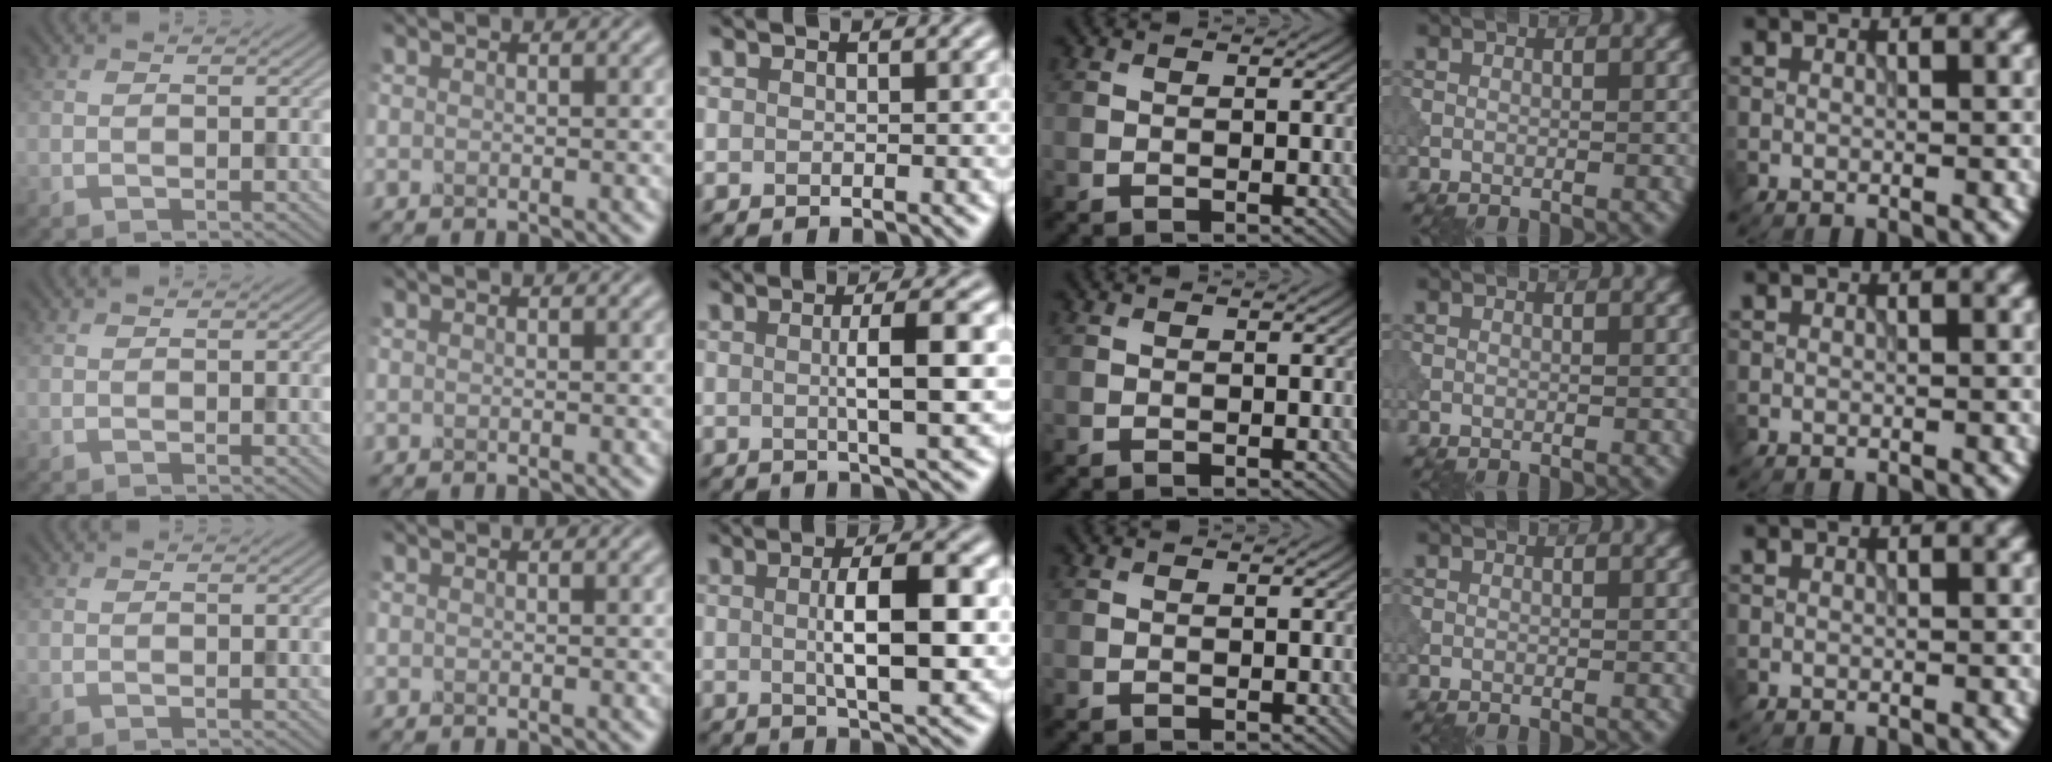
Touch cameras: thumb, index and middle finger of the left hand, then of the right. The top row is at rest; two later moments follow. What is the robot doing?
{"motion": "dispense", "object": "dispenser bottle"}